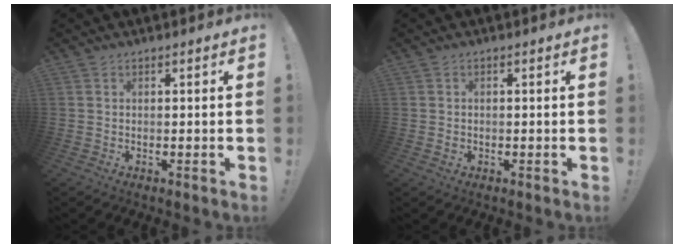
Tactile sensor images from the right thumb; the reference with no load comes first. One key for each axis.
{"total": 1.0, "fx": -0.2, "fy": 0.8, "fz": 0.5, "tx": 0.000, "ty": 0.000, "tz": -0.006}